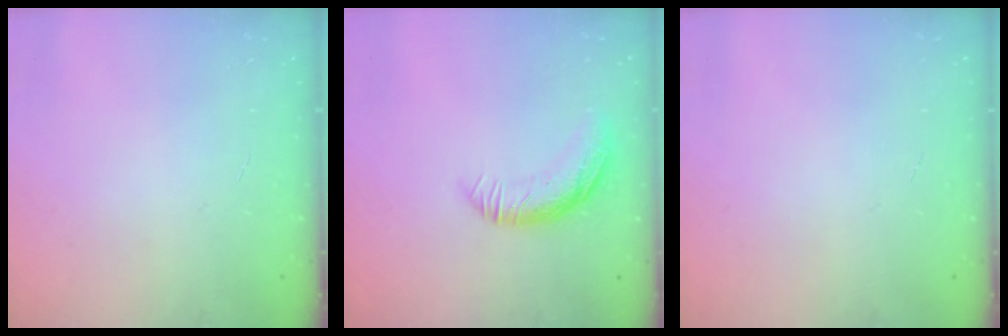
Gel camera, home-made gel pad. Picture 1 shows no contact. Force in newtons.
{"total": 11.5, "press": 11.5, "slide": 0.6}
{"total": 0.0}